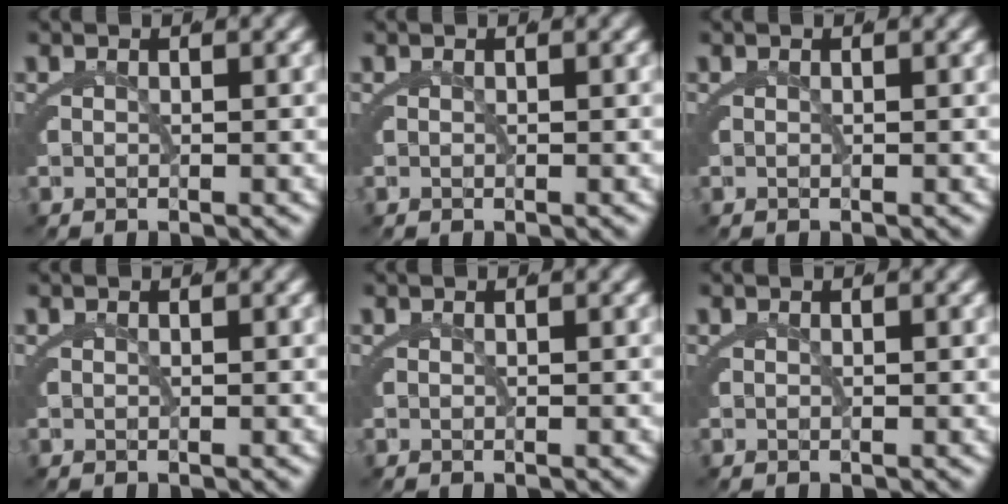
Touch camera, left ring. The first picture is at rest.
{"total": 0.0}
{"total": 0.0}
{"total": 0.0}
{"total": 0.0}
{"total": 0.0}